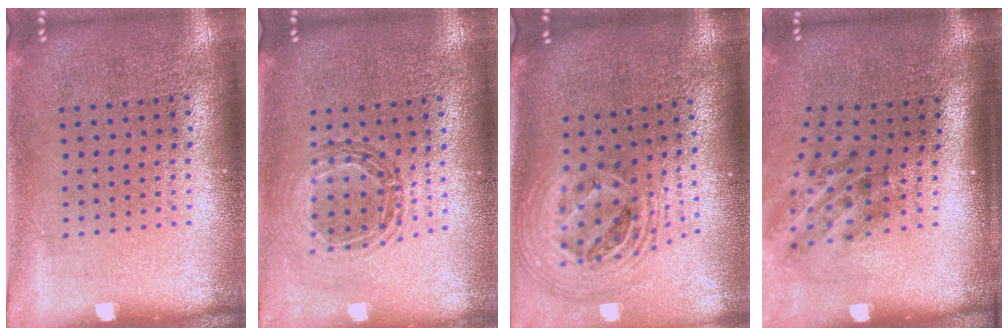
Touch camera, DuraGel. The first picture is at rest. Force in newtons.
{"total": 0.9, "press": 0.9, "slide": 0.1}
{"total": 2.5, "press": 1.9, "slide": 1.7}
{"total": 1.9, "press": 1.2, "slide": 1.5}